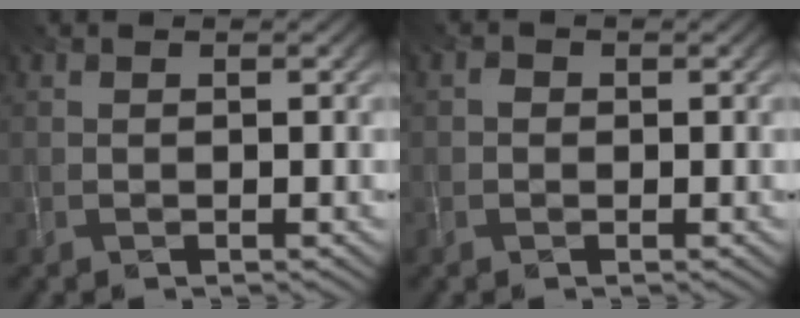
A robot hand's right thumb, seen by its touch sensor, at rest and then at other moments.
{"total": 0.8, "force": [-0.1, 0.8, 0.3], "torque": [-0.004, -0.002, -0.006]}